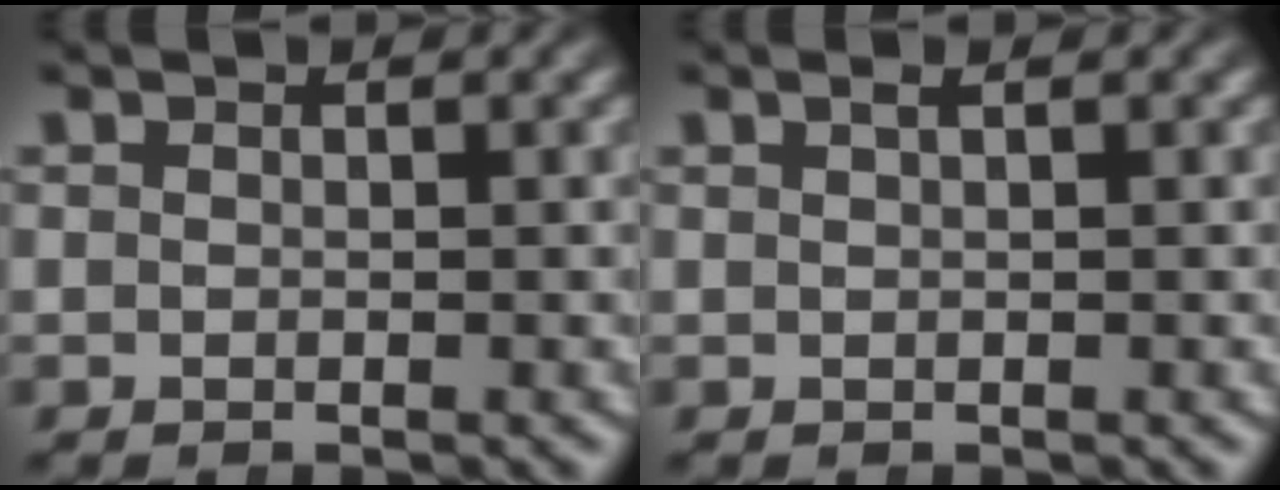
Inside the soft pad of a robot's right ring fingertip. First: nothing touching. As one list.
[{"total": 0.8, "force": [0.4, -0.2, 0.7], "torque": [-0.005, 0.007, 0.008]}]